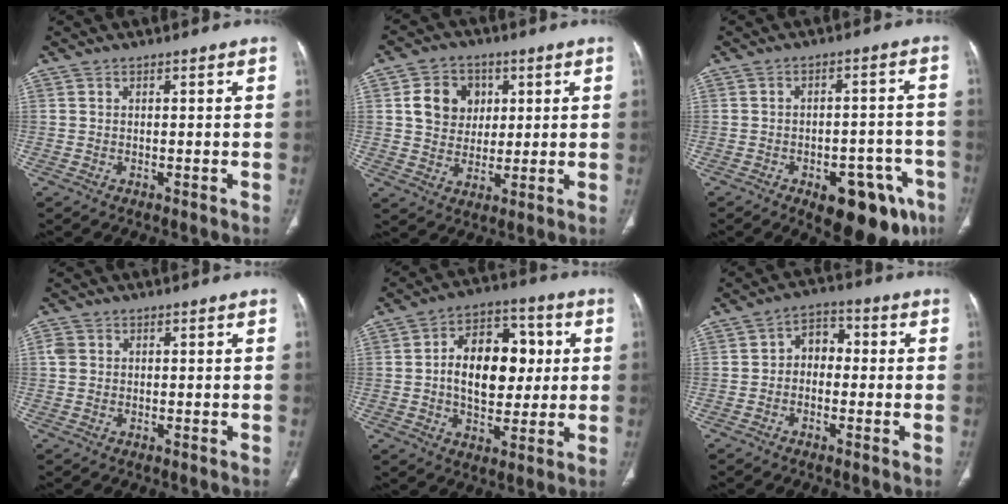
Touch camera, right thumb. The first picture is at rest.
{"total": 9.6, "force": [2.5, 8.1, 4.5], "torque": [-0.037, -0.007, 0.044]}
{"total": 15.3, "force": [-7.9, 7.3, 10.9], "torque": [-0.087, 0.039, -0.092]}
{"total": 2.0, "force": [0.4, 1.7, 1.0], "torque": [-0.021, 0.005, 0.009]}
{"total": 15.7, "force": [1.5, 10.0, 12.0], "torque": [-0.146, 0.020, 0.020]}
{"total": 5.3, "force": [-0.3, 4.0, 3.6], "torque": [-0.033, 0.024, -0.019]}